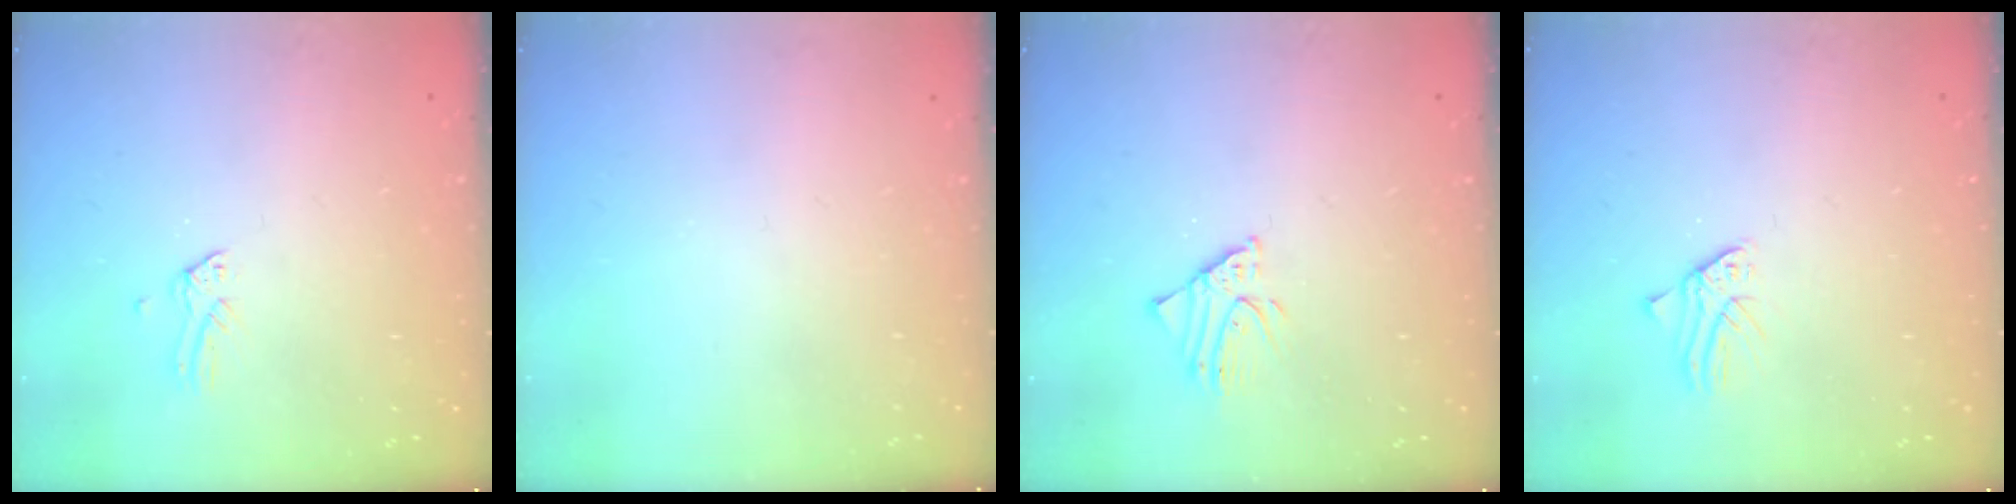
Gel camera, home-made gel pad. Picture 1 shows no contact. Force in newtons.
{"total": 0.0}
{"total": 1.7, "press": 1.7, "slide": 0.0}
{"total": 1.1, "press": 1.1, "slide": 0.0}